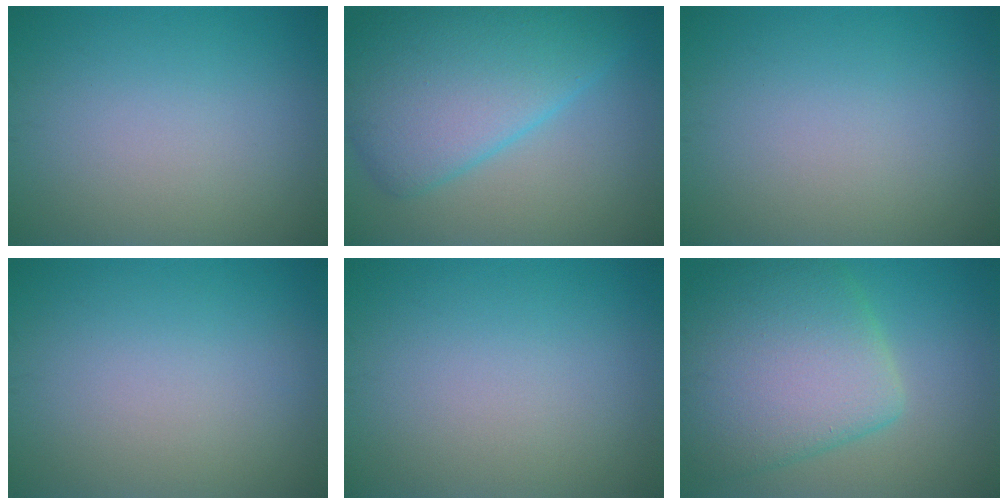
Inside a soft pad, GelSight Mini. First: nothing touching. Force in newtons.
{"total": 9.1, "press": 9.1, "slide": 0.0}
{"total": 0.0}
{"total": 0.0}
{"total": 0.0}
{"total": 9.3, "press": 9.3, "slide": 0.4}